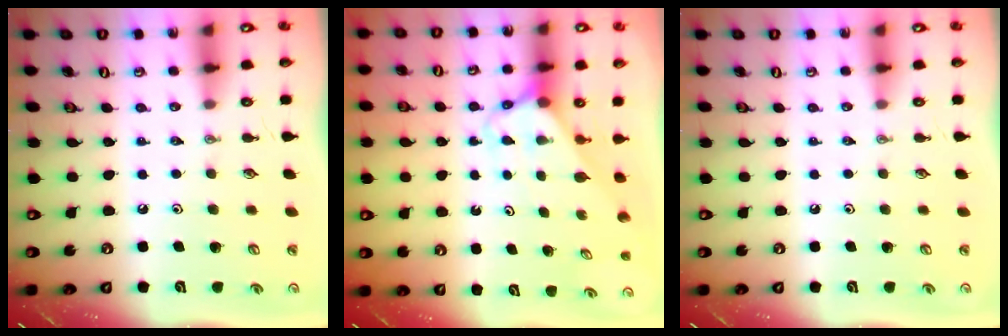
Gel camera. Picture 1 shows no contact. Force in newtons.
{"total": 2.9, "press": 2.9, "slide": 0.2}
{"total": 0.0}